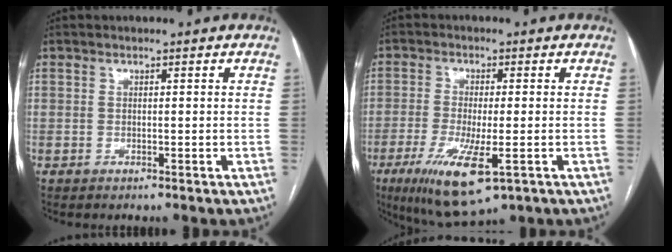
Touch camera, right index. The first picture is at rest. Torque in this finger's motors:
{"motor_torque": [1.11, -0.32, 0.55, 0.15]}